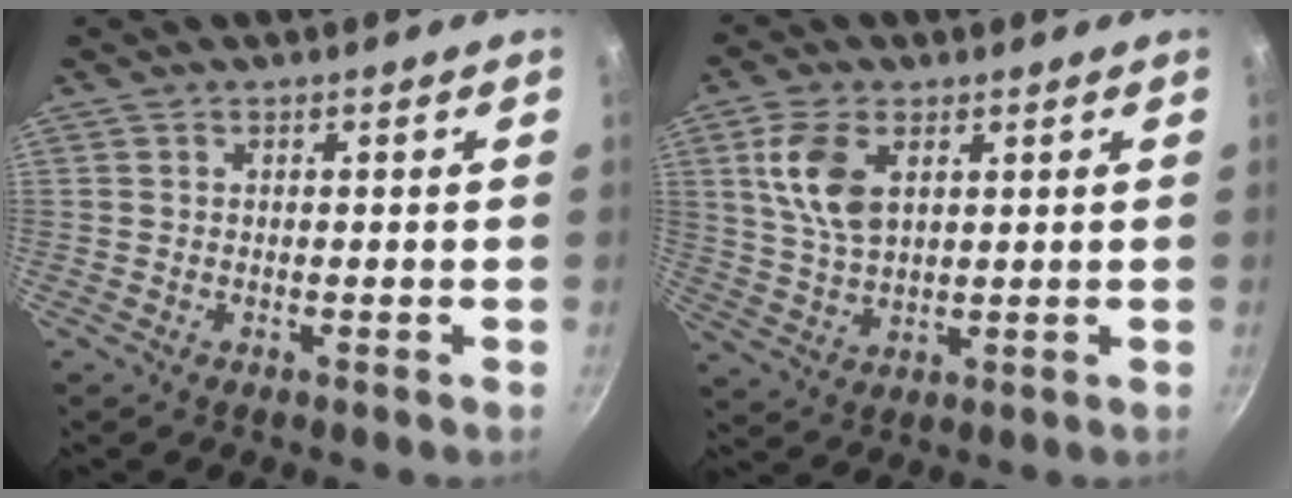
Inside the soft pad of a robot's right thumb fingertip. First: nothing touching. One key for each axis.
{"total": 9.5, "fx": 3.3, "fy": 5.4, "fz": 7.1, "tx": -0.137, "ty": -0.013, "tz": 0.067}